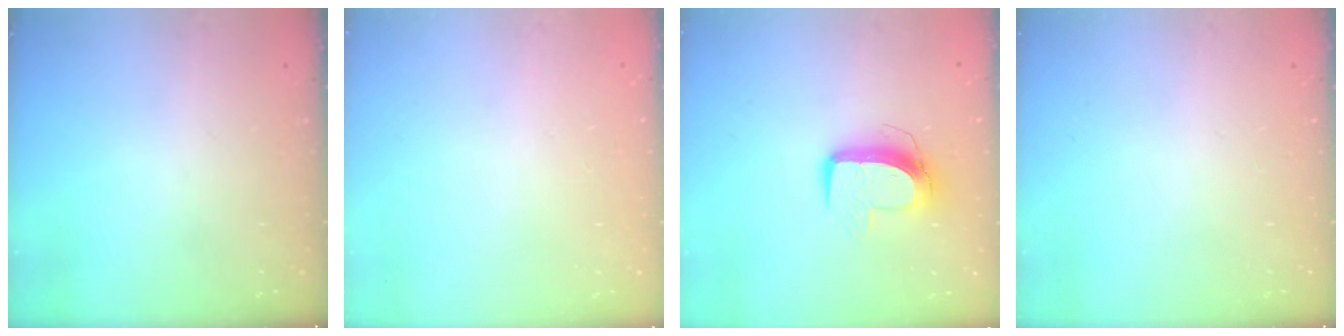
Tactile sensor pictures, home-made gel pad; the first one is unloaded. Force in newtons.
{"total": 0.6, "press": 0.6, "slide": 0.1}
{"total": 10.2, "press": 10.2, "slide": 0.6}
{"total": 0.0}